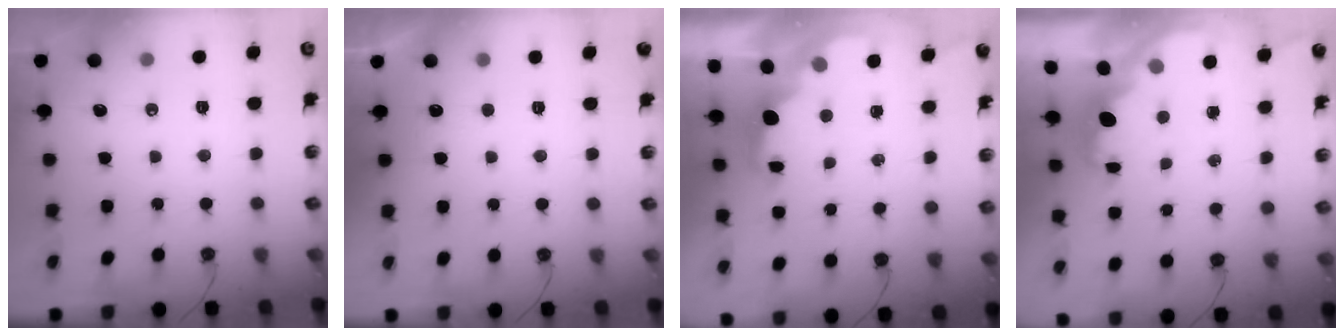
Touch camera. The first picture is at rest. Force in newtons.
{"total": 0.0}
{"total": 2.4, "press": 2.3, "slide": 0.8}
{"total": 1.9, "press": 1.8, "slide": 0.6}